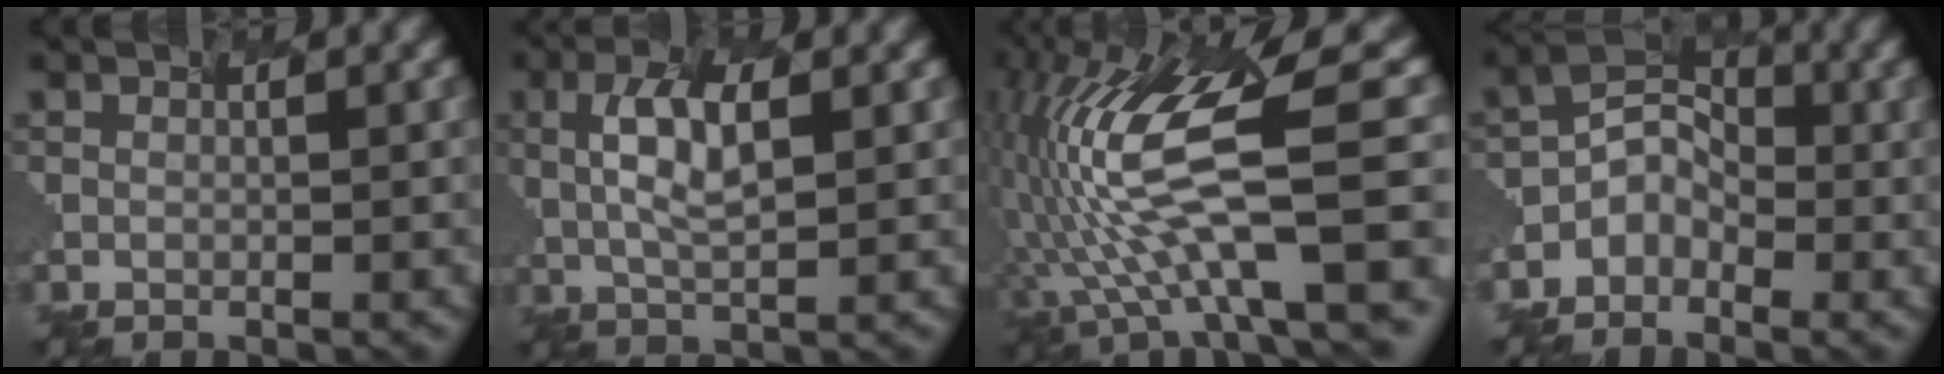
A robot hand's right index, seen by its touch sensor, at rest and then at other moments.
{"total": 4.0, "force": [-0.1, 1.4, 3.8], "torque": [-0.085, 0.003, 0.010]}
{"total": 11.8, "force": [-0.2, 2.6, 11.5], "torque": [-0.231, 0.011, 0.019]}
{"total": 3.5, "force": [-2.7, 2.1, 0.8], "torque": [-0.004, 0.010, -0.052]}